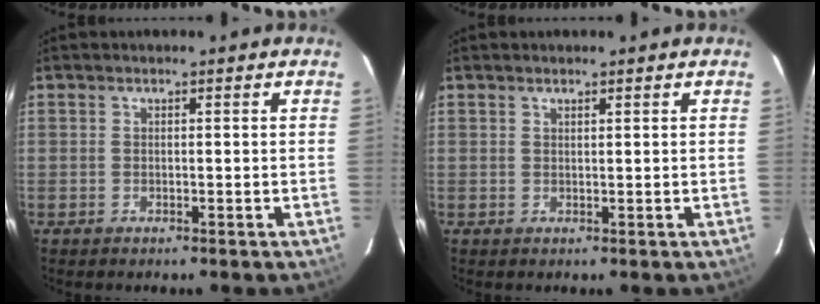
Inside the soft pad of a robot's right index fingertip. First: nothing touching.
{"total": 0.8, "force": [0.7, 0.0, 0.4], "torque": [-0.007, -0.001, 0.012]}